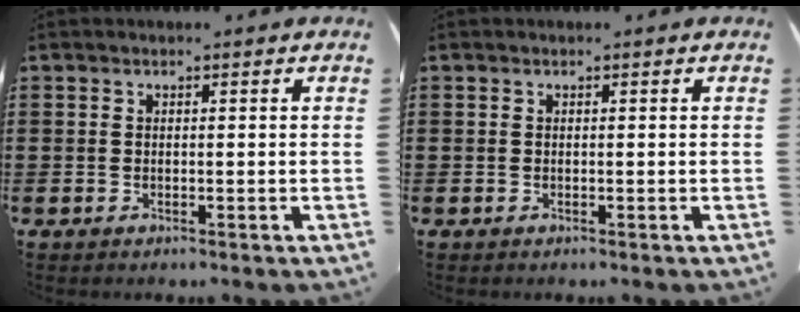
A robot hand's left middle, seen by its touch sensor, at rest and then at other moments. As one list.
[{"total": 0.0}]